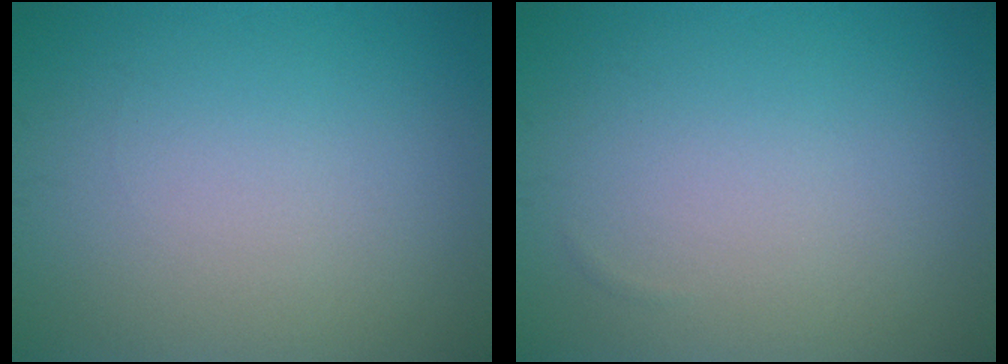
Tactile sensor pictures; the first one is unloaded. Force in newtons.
{"total": 0.0}